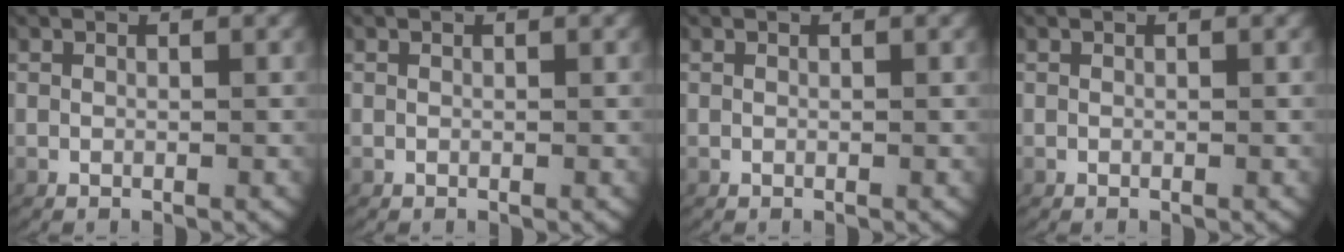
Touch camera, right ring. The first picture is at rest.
{"total": 0.0}
{"total": 0.0}
{"total": 0.0}